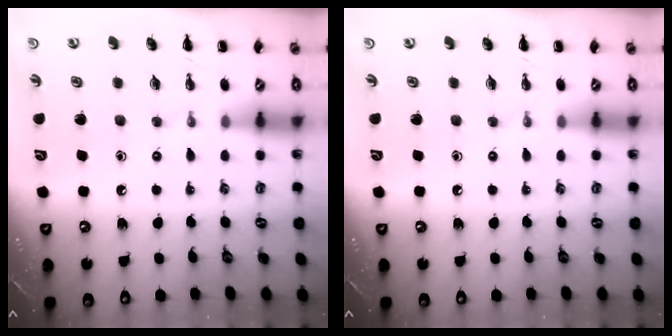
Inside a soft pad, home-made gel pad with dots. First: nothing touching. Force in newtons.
{"total": 0.0}